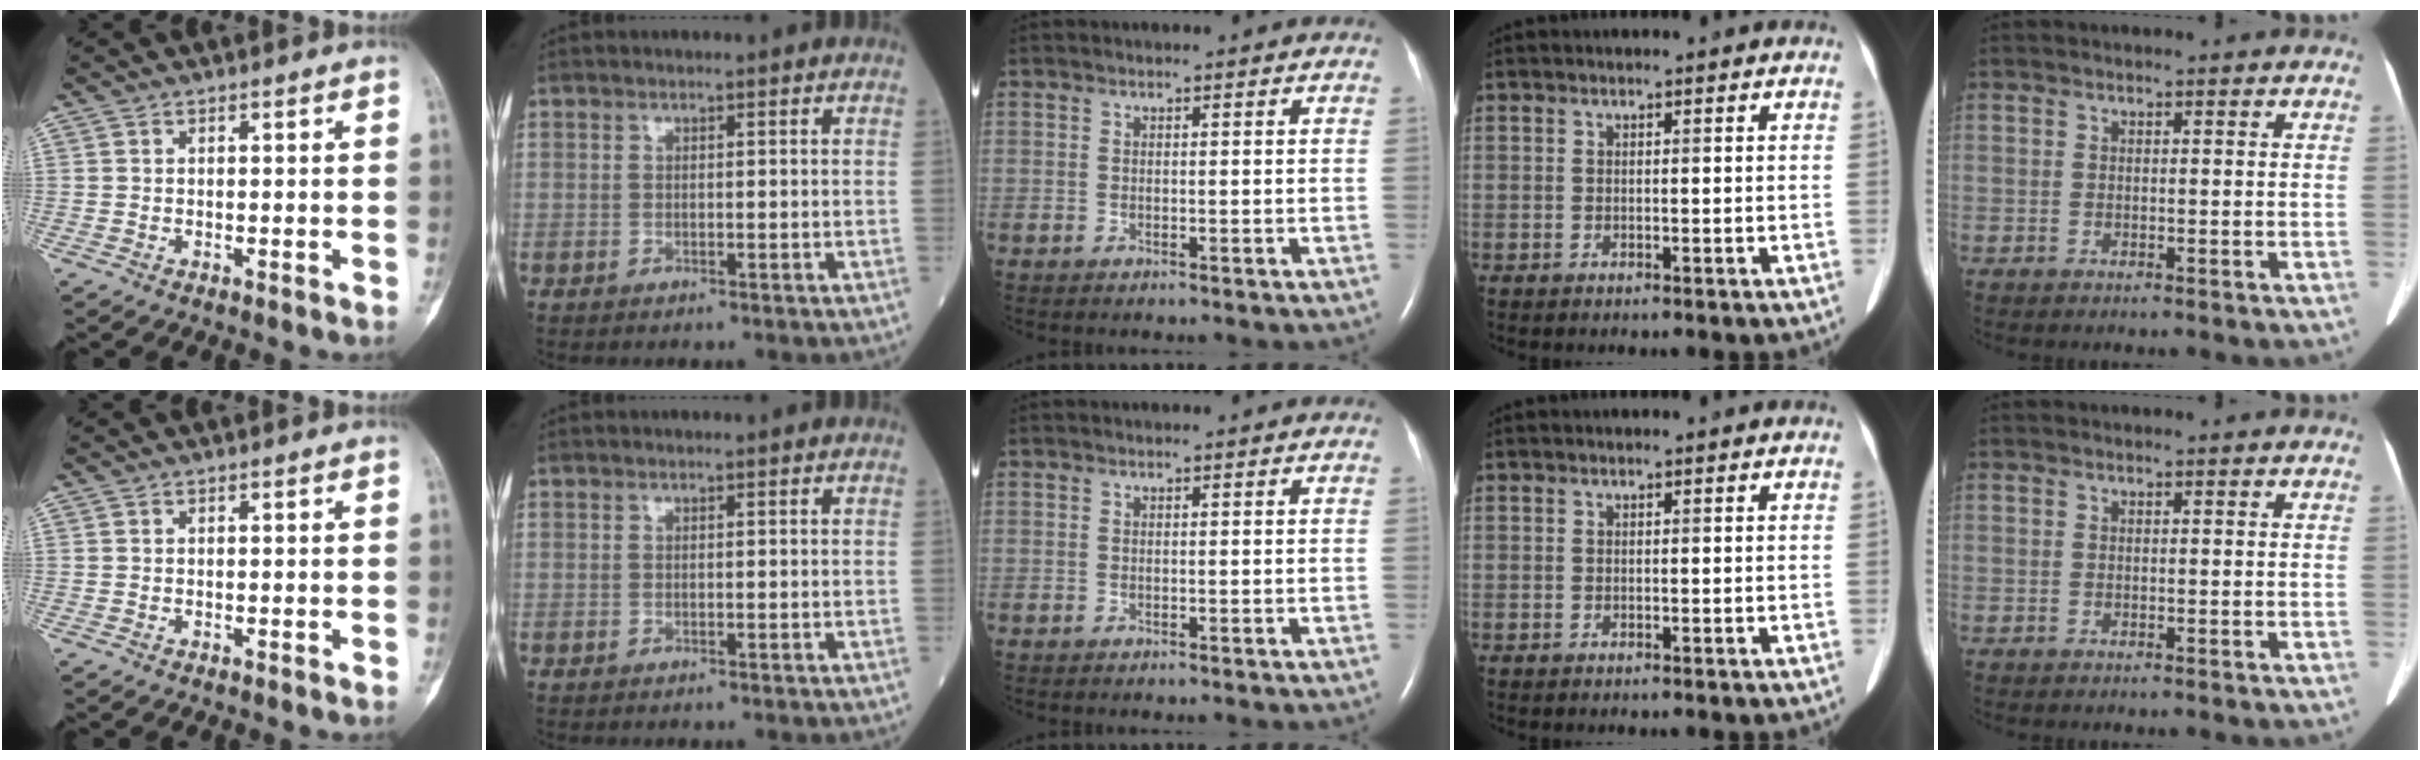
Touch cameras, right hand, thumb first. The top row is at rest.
{}